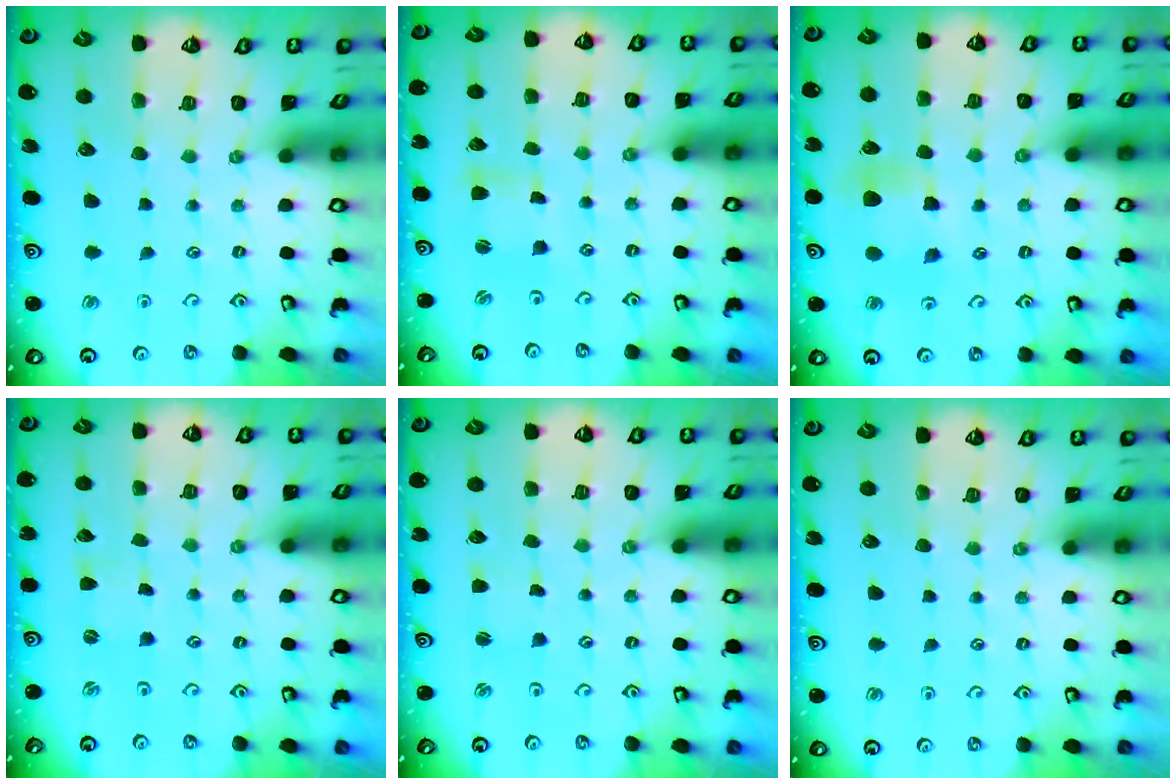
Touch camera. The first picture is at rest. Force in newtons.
{"total": 2.2, "press": 2.2, "slide": 0.3}
{"total": 6.1, "press": 6.1, "slide": 0.6}
{"total": 0.0}
{"total": 0.9, "press": 0.9, "slide": 0.0}
{"total": 0.0}